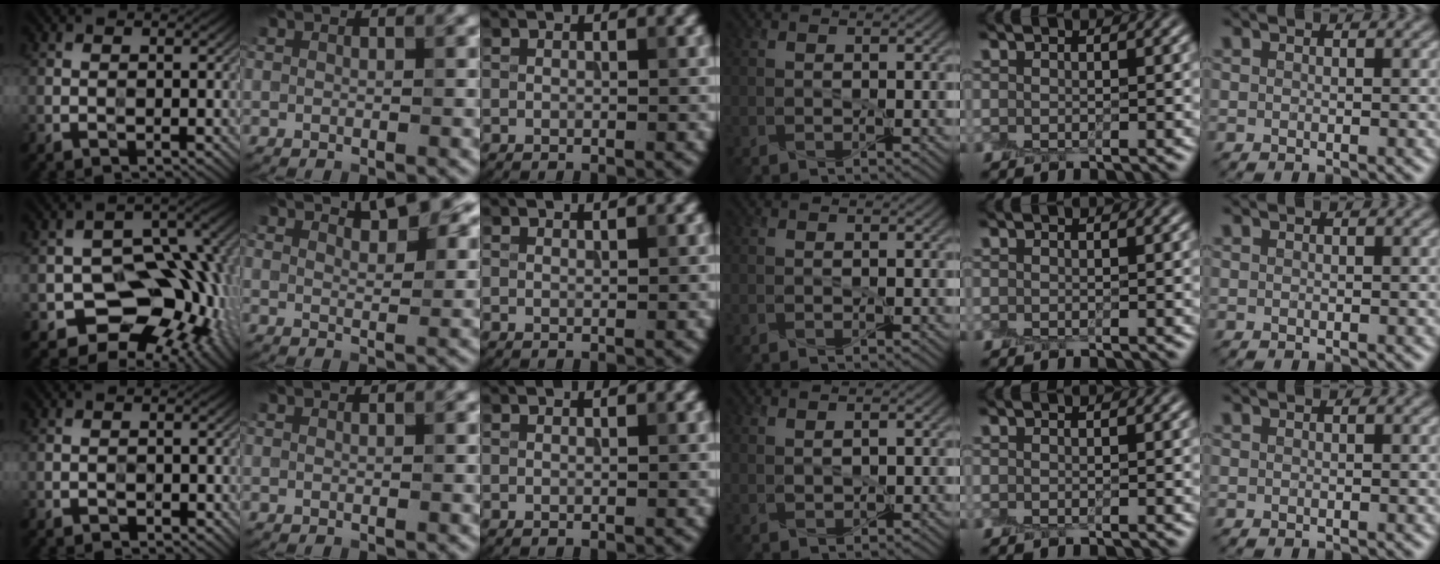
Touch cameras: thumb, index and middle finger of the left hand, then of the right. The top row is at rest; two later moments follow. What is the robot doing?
{"motion": "peel", "object": "aluminum foil"}